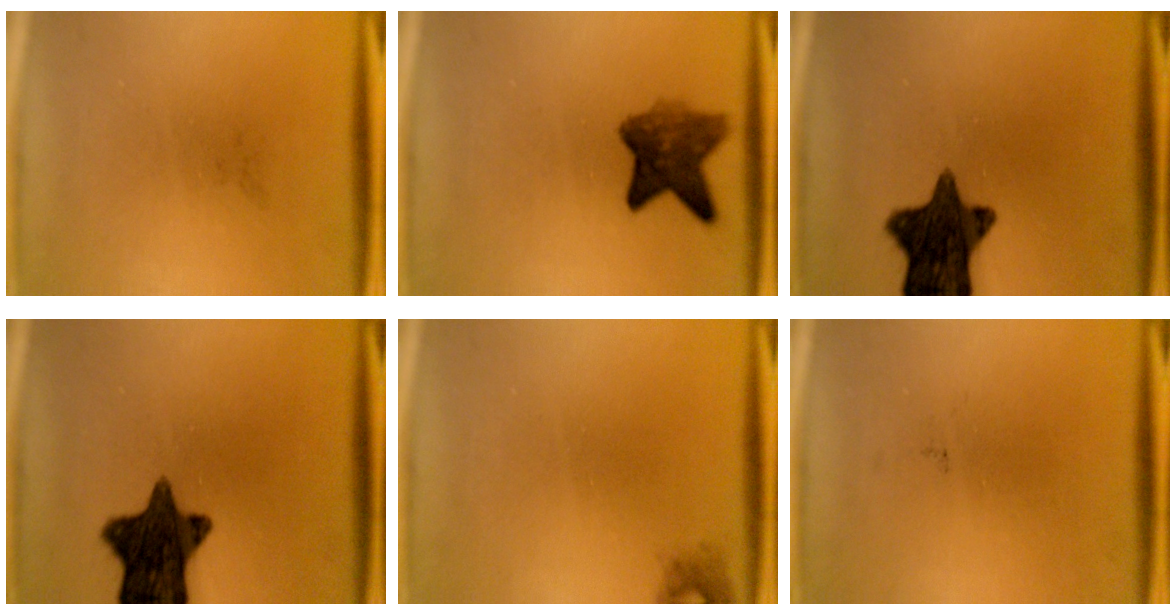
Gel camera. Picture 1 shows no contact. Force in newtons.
{"total": 6.7}
{"total": 12.6}
{"total": 12.6}
{"total": 1.1}
{"total": 0.0}